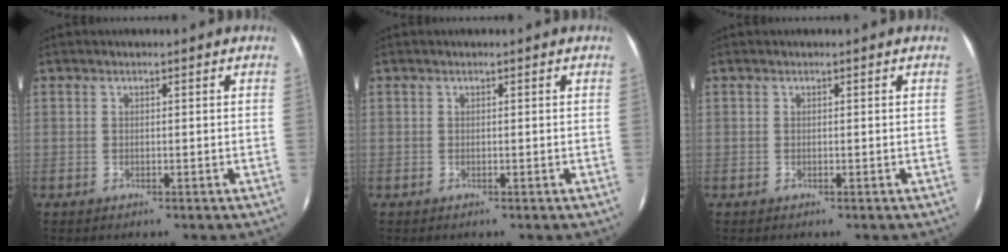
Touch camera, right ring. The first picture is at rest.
{"total": 0.0}
{"total": 0.0}